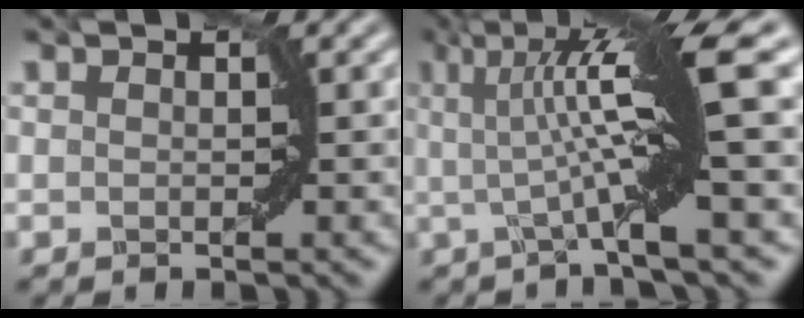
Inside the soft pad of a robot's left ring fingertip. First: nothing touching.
{"total": 9.1, "force": [1.4, 1.2, 8.9], "torque": [-0.131, 0.007, 0.016]}